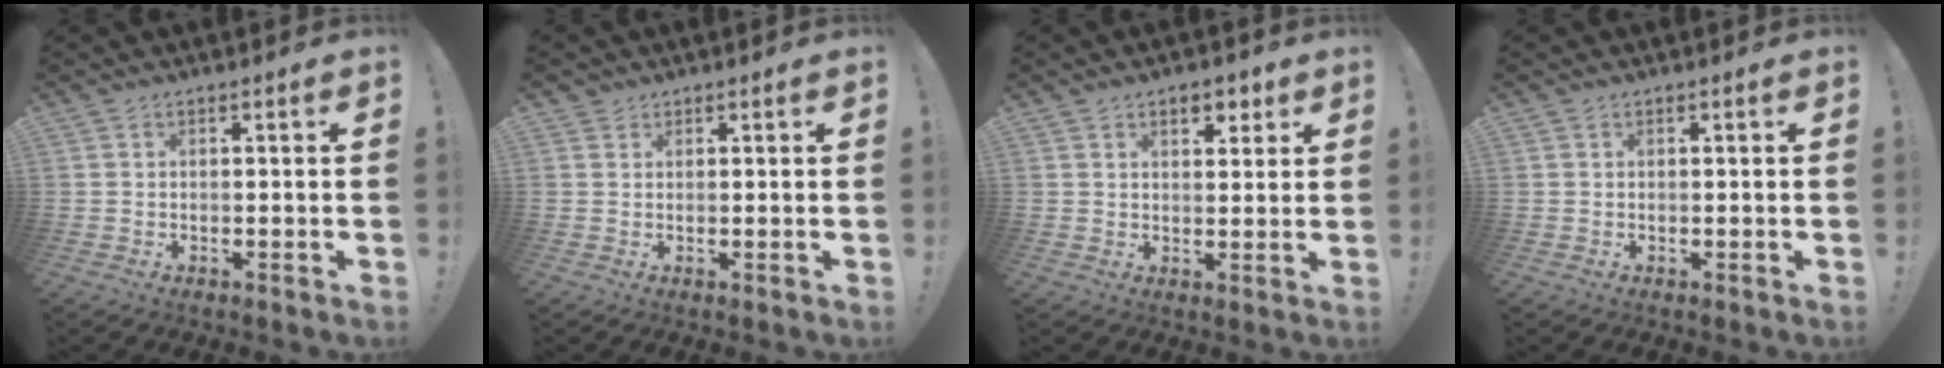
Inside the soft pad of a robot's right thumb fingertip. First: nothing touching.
{"total": 1.7, "force": [1.3, 1.1, -0.1], "torque": [0.001, -0.005, 0.026]}
{"total": 5.1, "force": [3.0, 3.0, 2.9], "torque": [-0.029, -0.009, 0.050]}
{"total": 0.0}